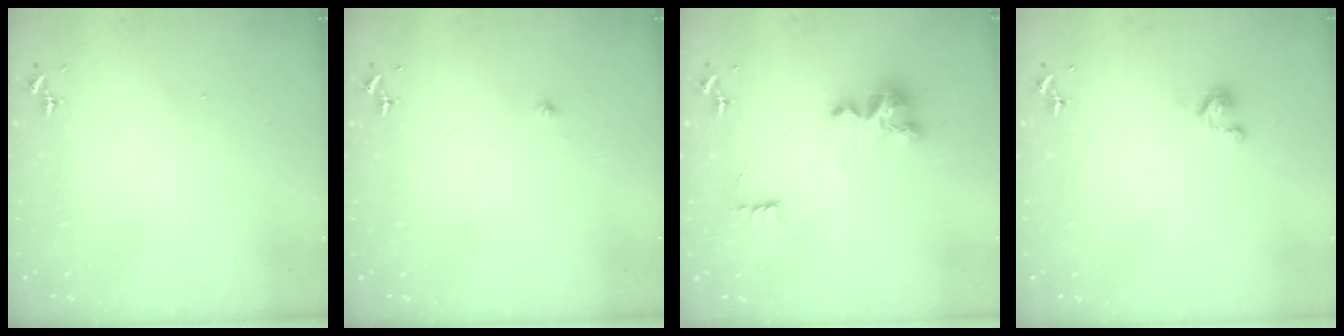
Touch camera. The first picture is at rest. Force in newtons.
{"total": 2.0, "press": 2.0, "slide": 0.2}
{"total": 9.0, "press": 9.0, "slide": 0.3}
{"total": 2.8, "press": 2.8, "slide": 0.3}